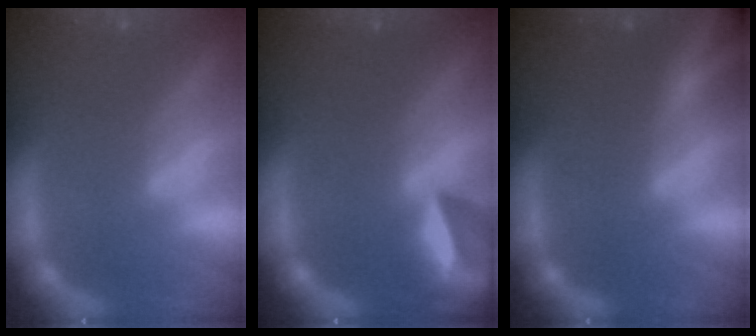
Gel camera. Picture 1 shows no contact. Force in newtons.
{"total": 6.9}
{"total": 9.0}